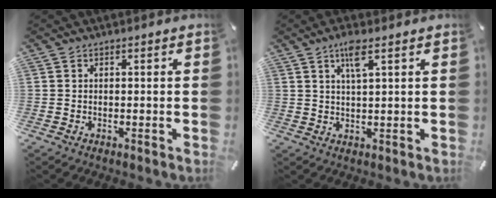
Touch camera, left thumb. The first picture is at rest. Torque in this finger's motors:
{"motor_torque": [0.81, 0.93, 0.64, -0.73, 0.23]}